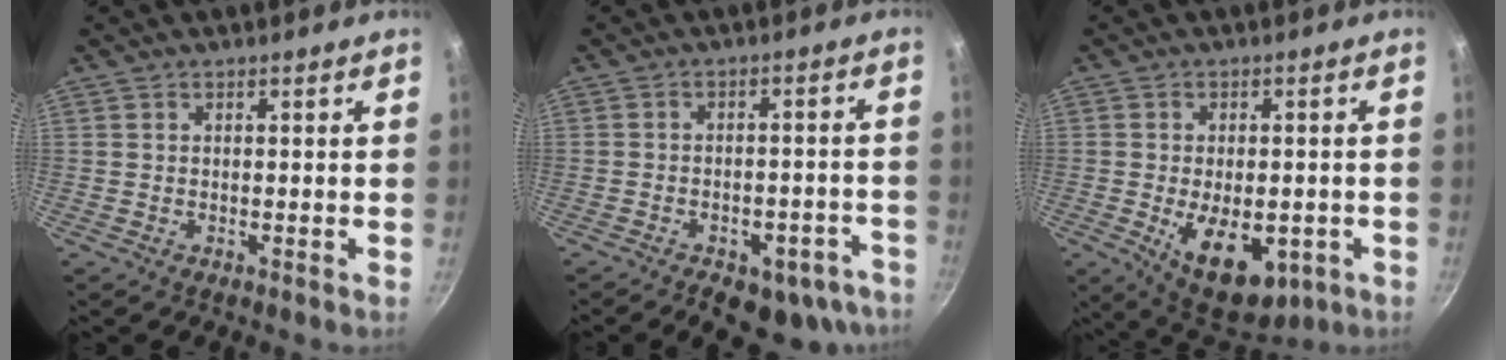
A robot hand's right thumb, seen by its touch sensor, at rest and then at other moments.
{"total": 14.0, "force": [-8.3, 7.0, 8.8], "torque": [-0.077, 0.029, -0.098]}
{"total": 13.7, "force": [-3.8, 7.7, 10.6], "torque": [-0.121, -0.004, -0.038]}